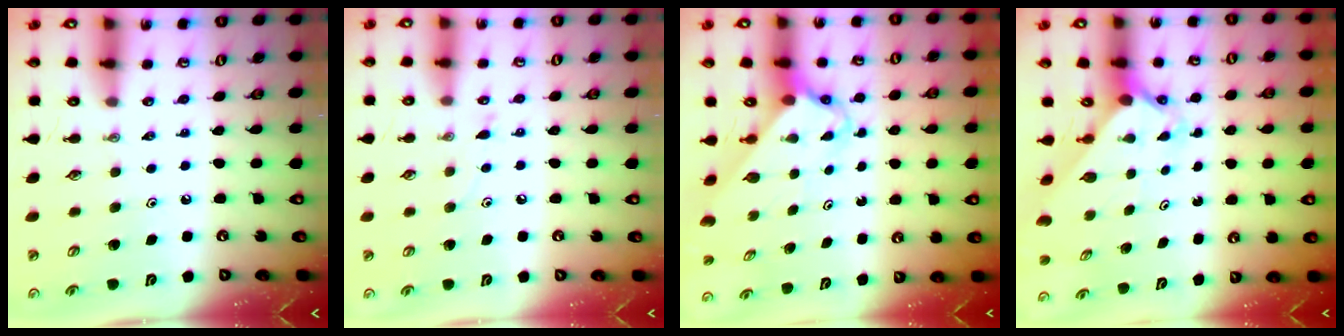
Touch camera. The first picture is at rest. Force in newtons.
{"total": 6.4, "press": 6.3, "slide": 0.7}
{"total": 2.9, "press": 2.9, "slide": 0.3}
{"total": 2.4, "press": 2.4, "slide": 0.2}